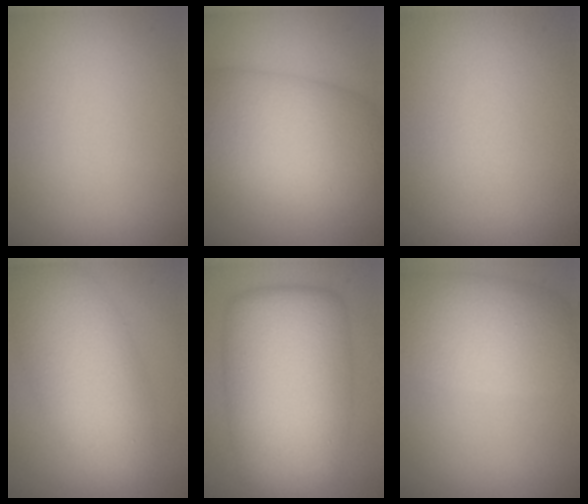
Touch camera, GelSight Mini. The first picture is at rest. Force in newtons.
{"total": 10.2, "press": 10.2, "slide": 0.6}
{"total": 0.0}
{"total": 7.8, "press": 7.8, "slide": 0.5}
{"total": 12.8, "press": 12.8, "slide": 0.0}
{"total": 6.8, "press": 6.8, "slide": 0.3}